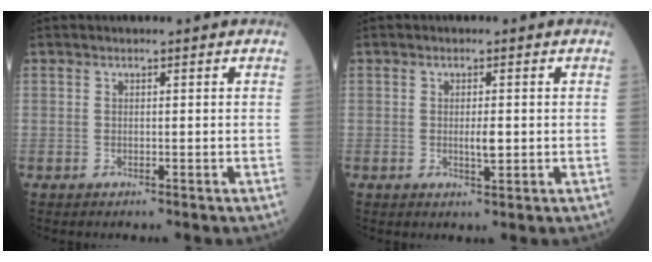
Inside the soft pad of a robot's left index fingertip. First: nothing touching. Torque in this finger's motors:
{"motor_torque": [0.54, 0.14, 0.06, 0.04]}